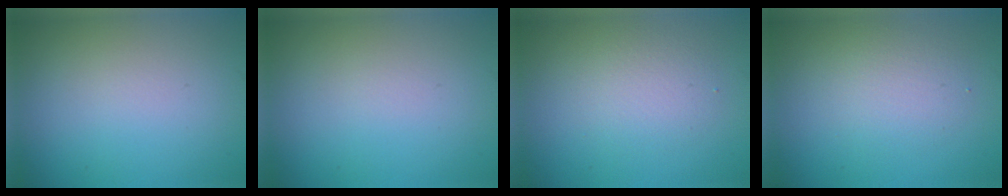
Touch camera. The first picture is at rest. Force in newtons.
{"total": 0.0}
{"total": 2.5, "press": 2.5, "slide": 0.3}
{"total": 2.5, "press": 2.5, "slide": 0.2}